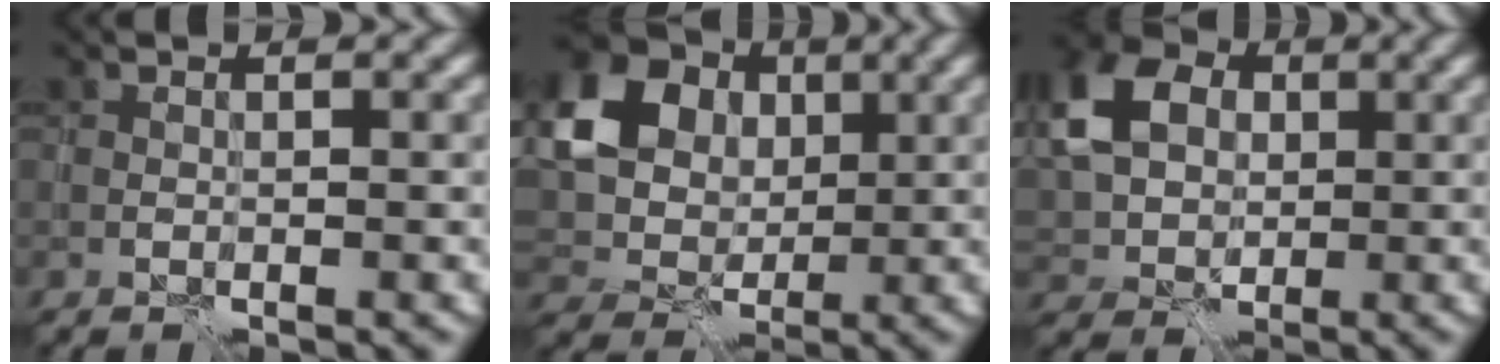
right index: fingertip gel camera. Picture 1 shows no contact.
{"total": 18.8, "force": [5.6, 15.8, 8.3], "torque": [-0.214, 0.016, 0.093]}
{"total": 8.5, "force": [1.8, 6.4, 5.4], "torque": [-0.129, 0.019, 0.024]}